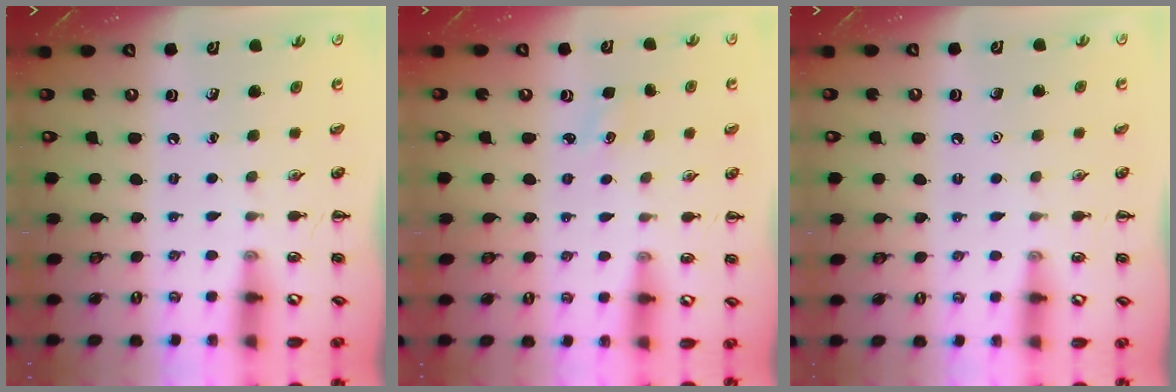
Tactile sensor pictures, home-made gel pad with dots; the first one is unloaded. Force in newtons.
{"total": 1.5, "press": 1.4, "slide": 0.4}
{"total": 1.6, "press": 1.5, "slide": 0.1}